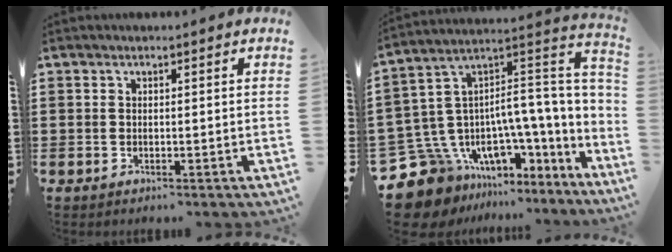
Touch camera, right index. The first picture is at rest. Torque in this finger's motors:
{"motor_torque": [0.90, -0.33, 0.41, 0.18]}